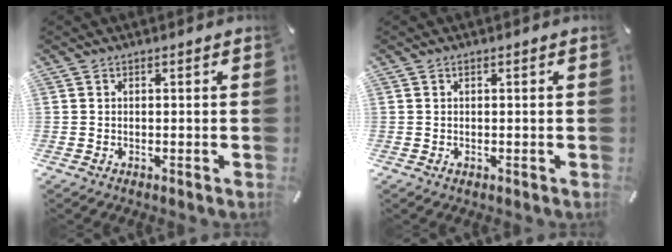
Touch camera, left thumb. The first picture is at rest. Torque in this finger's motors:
{"motor_torque": [0.21, 0.42, 0.11, -0.20, 0.04]}